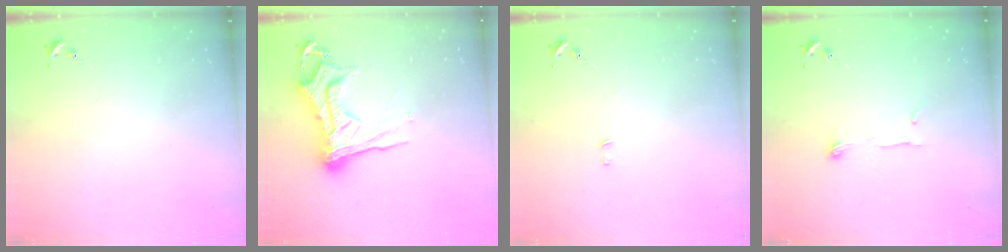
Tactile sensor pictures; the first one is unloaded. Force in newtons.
{"total": 18.8, "press": 18.7, "slide": 2.1}
{"total": 3.0, "press": 3.0, "slide": 0.2}
{"total": 6.6, "press": 6.6, "slide": 0.5}